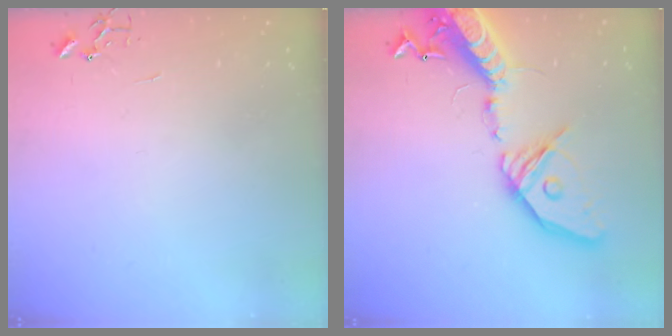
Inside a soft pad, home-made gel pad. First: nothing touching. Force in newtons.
{"total": 25.2, "press": 24.7, "slide": 4.9}